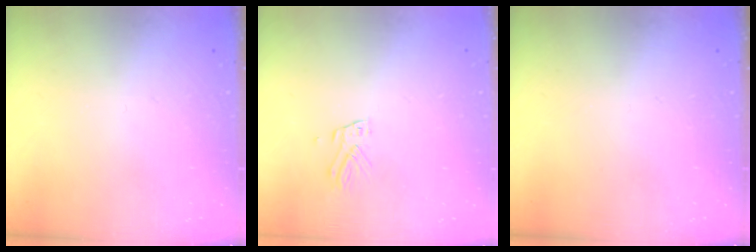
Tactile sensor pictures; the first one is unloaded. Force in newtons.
{"total": 4.6, "press": 4.6, "slide": 0.3}
{"total": 0.0}